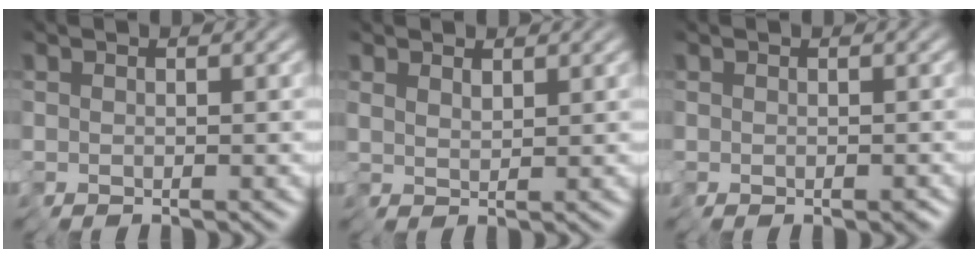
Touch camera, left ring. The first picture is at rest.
{"total": 1.5, "force": [1.4, 0.2, 0.4], "torque": [-0.012, 0.007, 0.031]}
{"total": 0.7, "force": [-0.3, 0.5, 0.4], "torque": [-0.006, -0.002, -0.003]}